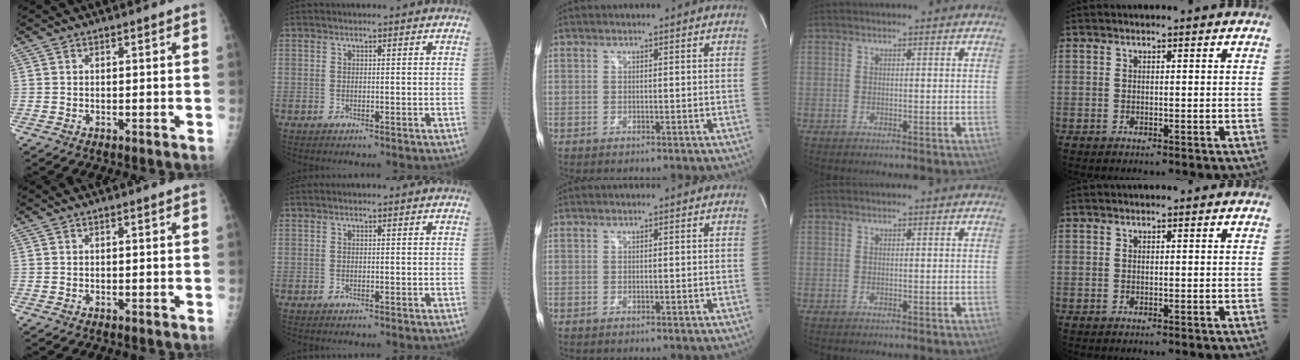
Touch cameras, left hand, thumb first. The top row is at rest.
{}